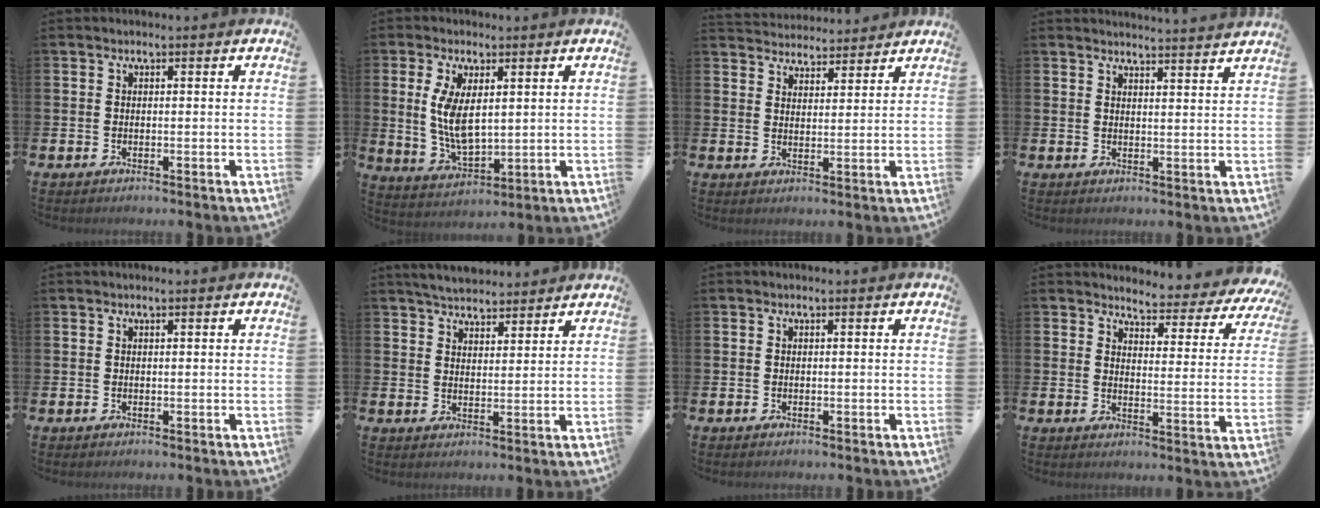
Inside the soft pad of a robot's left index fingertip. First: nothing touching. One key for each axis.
{"total": 6.6, "fx": 2.0, "fy": 3.2, "fz": 5.4, "tx": -0.107, "ty": -0.007, "tz": 0.032}
{"total": 4.3, "fx": 4.2, "fy": 0.9, "fz": -0.5, "tx": -0.005, "ty": -0.023, "tz": 0.075}
{"total": 3.3, "fx": 3.3, "fy": -0.6, "fz": -0.2, "tx": 0.005, "ty": -0.028, "tz": 0.057}
{"total": 0.0}
{"total": 4.6, "fx": 4.5, "fy": 0.9, "fz": 0.4, "tx": -0.021, "ty": -0.017, "tz": 0.081}
{"total": 0.0}
{"total": 3.9, "fx": 3.7, "fy": 0.8, "fz": 0.7, "tx": -0.030, "ty": -0.037, "tz": 0.056}